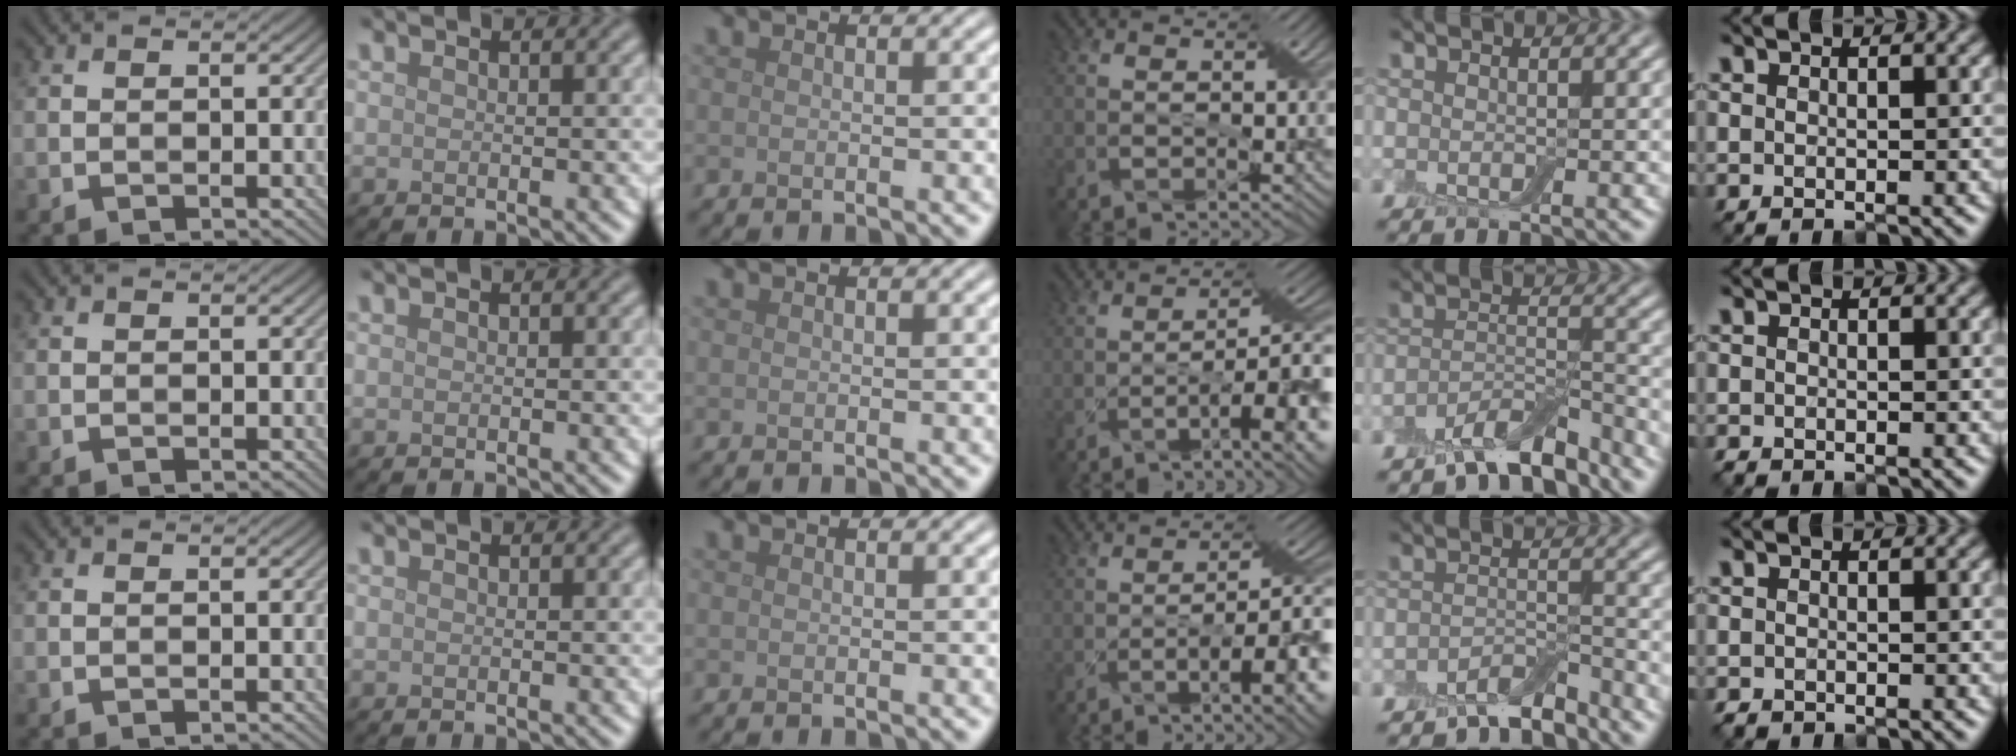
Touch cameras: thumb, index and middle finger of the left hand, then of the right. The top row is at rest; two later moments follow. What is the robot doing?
{"motion": "pour", "object": "bowl"}